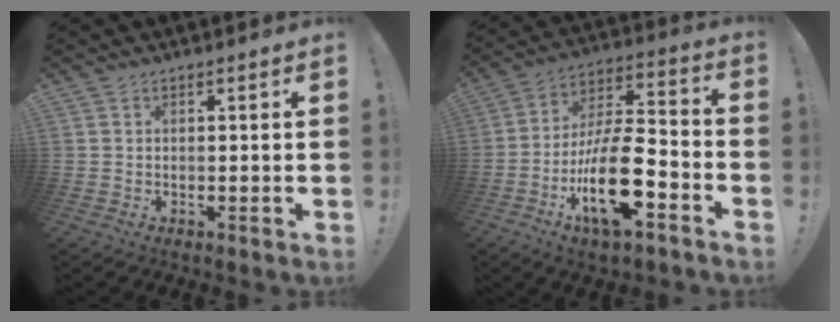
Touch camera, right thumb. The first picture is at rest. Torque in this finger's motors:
{"motor_torque": [3.19, 1.82, 1.87, -0.90, 0.61]}